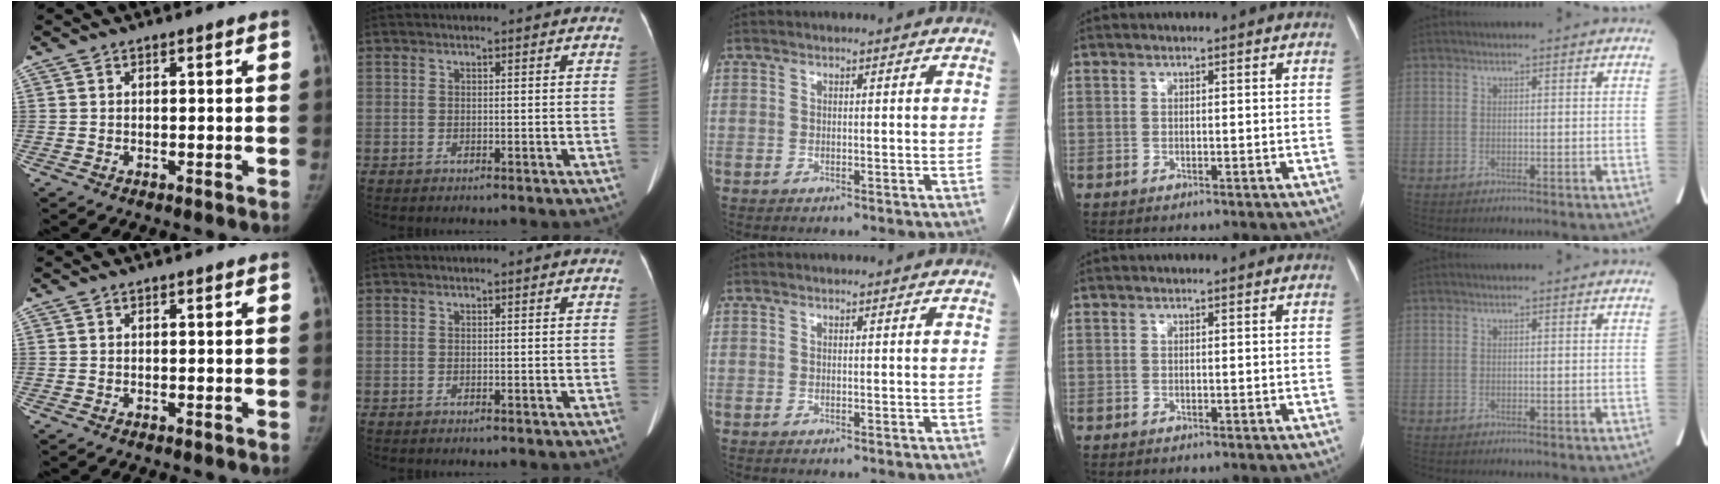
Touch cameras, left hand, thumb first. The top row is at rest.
{}